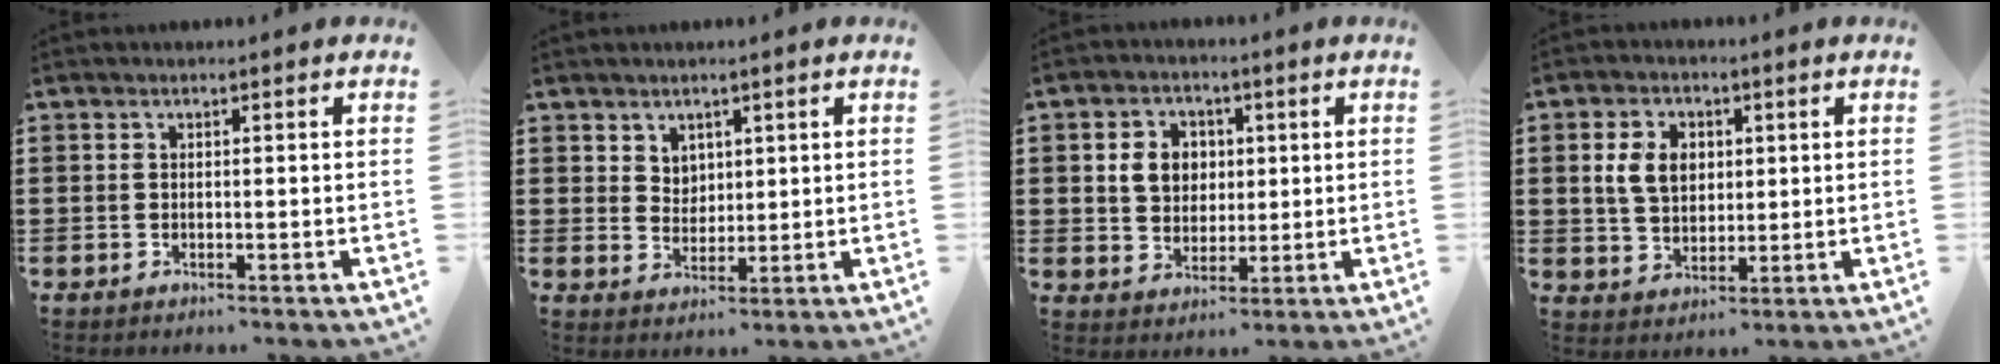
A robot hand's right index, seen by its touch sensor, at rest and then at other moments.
{"total": 4.1, "force": [2.5, 3.2, 0.6], "torque": [-0.020, 0.004, 0.045]}
{"total": 5.7, "force": [1.1, 4.9, 2.7], "torque": [-0.065, 0.014, 0.015]}
{"total": 6.0, "force": [1.3, 4.4, 3.8], "torque": [-0.089, 0.010, 0.017]}